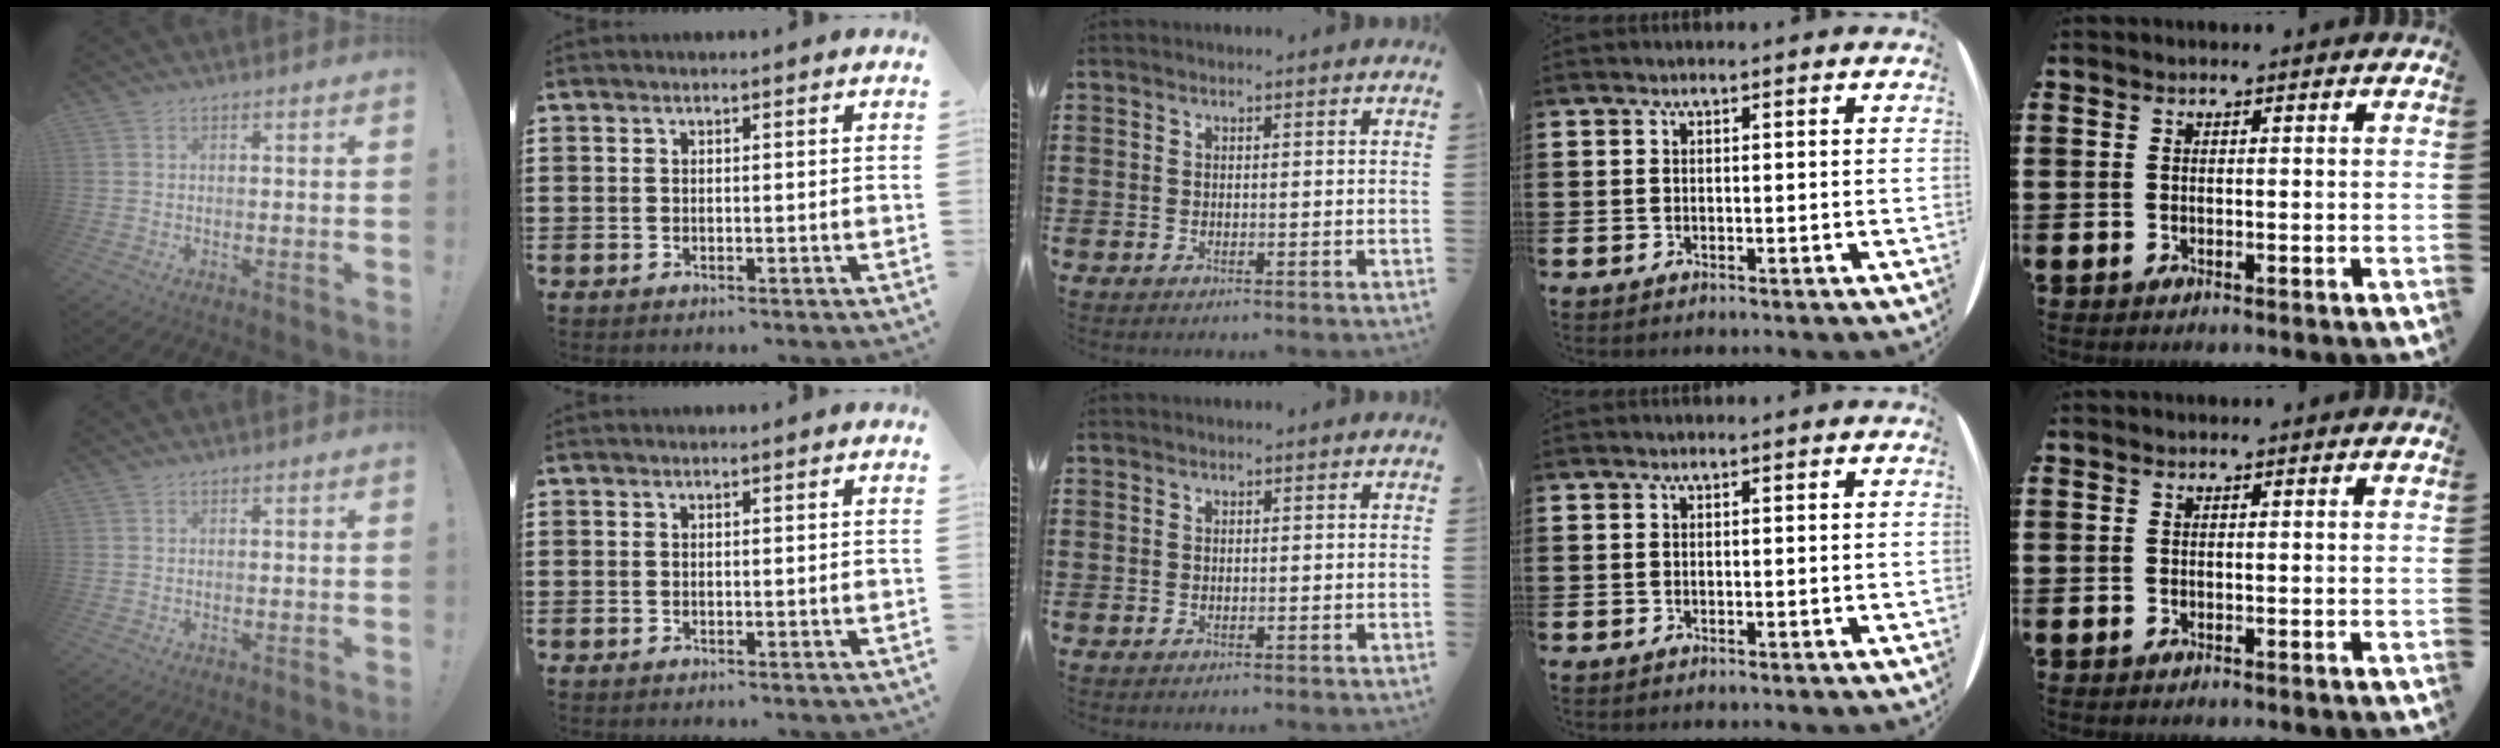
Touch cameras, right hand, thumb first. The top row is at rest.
{}